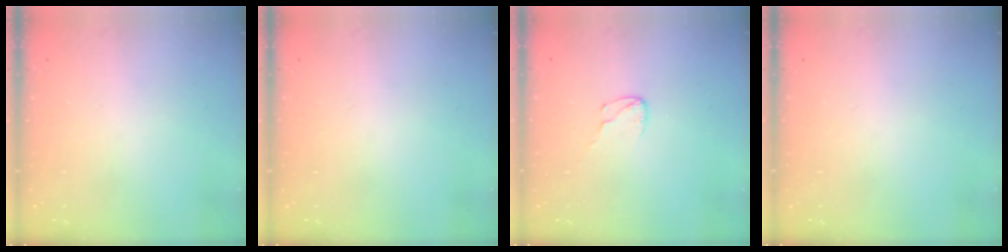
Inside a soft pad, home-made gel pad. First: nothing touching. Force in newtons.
{"total": 0.0}
{"total": 2.7, "press": 2.7, "slide": 0.2}
{"total": 0.0}